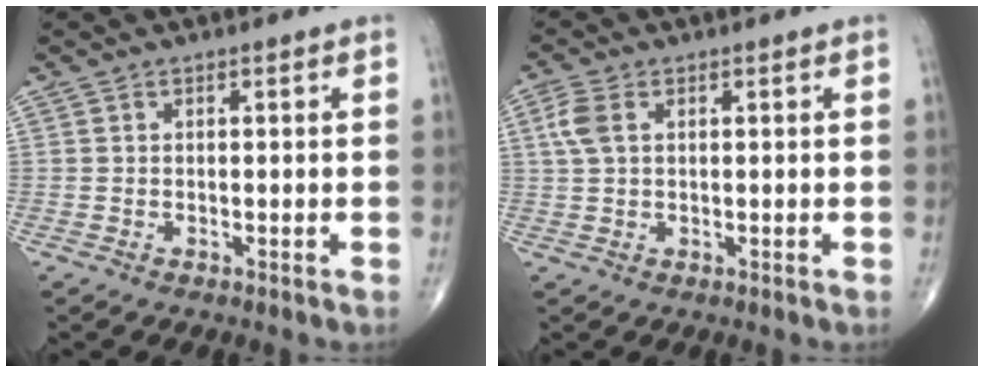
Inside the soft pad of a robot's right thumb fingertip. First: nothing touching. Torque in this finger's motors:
{"motor_torque": [-0.36, 0.38, 0.06, 0.00, 0.00]}